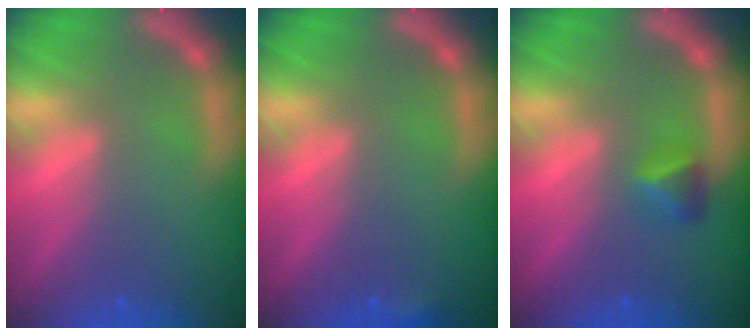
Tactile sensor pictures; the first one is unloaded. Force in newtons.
{"total": 0.9}
{"total": 1.9}